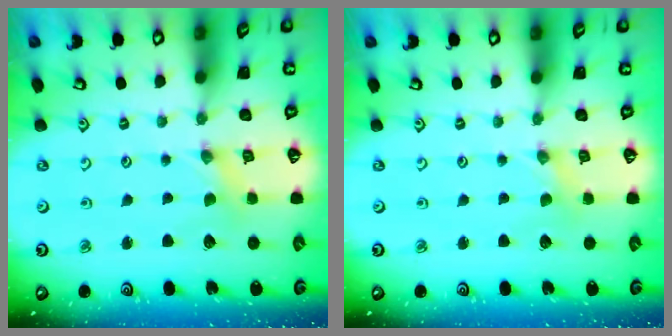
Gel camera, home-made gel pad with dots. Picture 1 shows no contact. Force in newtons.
{"total": 0.0}